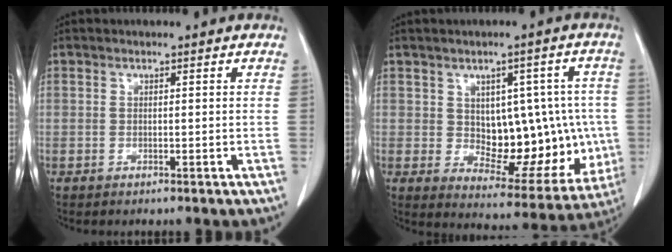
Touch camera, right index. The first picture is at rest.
{"total": 15.0, "force": [0.1, 7.9, 12.7], "torque": [-0.154, 0.016, 0.028]}